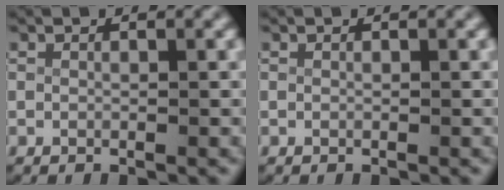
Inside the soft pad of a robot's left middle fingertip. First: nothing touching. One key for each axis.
{"total": 0.0}